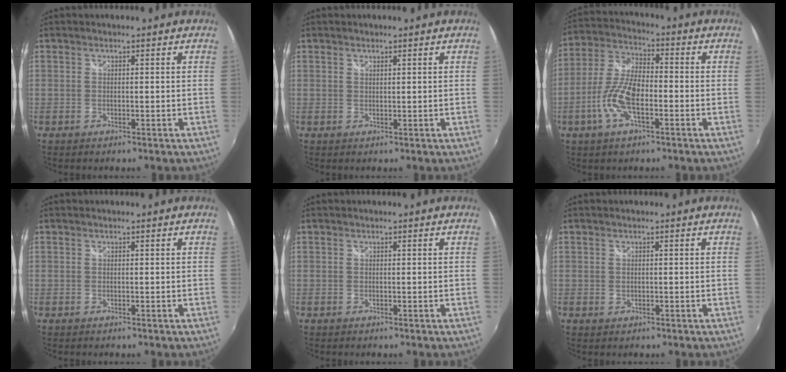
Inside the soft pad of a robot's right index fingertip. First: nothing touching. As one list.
[{"total": 0.6, "force": [0.5, 0.2, 0.2], "torque": [-0.003, 0.000, 0.009]}, {"total": 10.6, "force": [-3.7, 4.1, 9.1], "torque": [-0.196, 0.003, -0.074]}, {"total": 0.0}, {"total": 0.0}, {"total": 0.7, "force": [0.1, 0.6, 0.3], "torque": [-0.003, 0.000, 0.003]}]